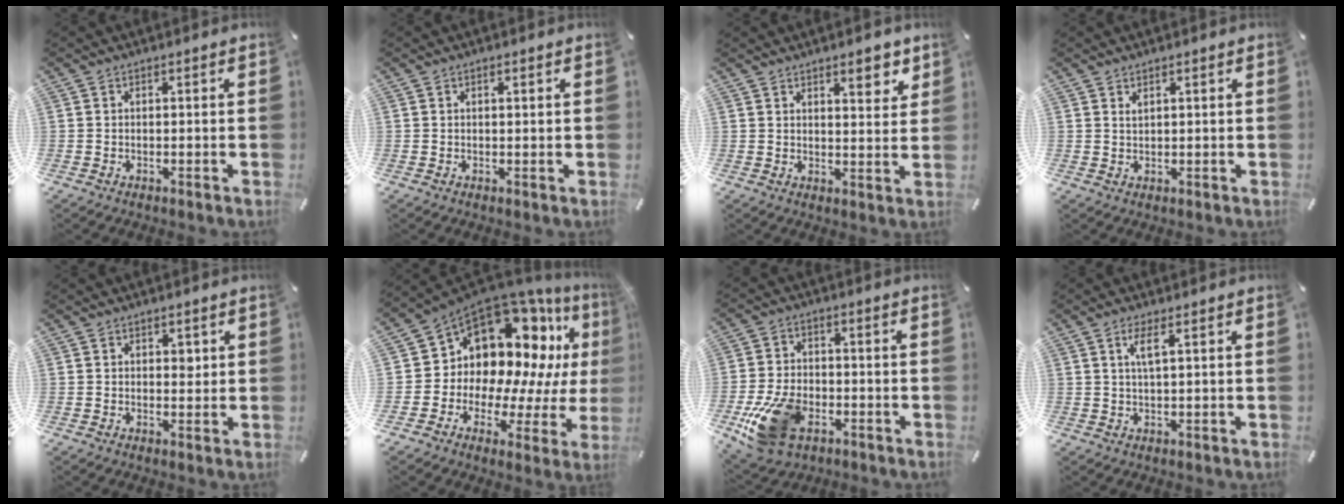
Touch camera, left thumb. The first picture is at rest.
{"total": 0.6, "force": [0.3, 0.2, 0.5], "torque": [-0.009, 0.000, 0.005]}
{"total": 6.0, "force": [4.3, 2.6, 3.3], "torque": [-0.026, -0.026, 0.068]}
{"total": 1.1, "force": [1.0, 0.4, 0.5], "torque": [-0.011, -0.002, 0.018]}
{"total": 2.0, "force": [0.8, 1.5, 1.1], "torque": [0.001, -0.007, 0.007]}
{"total": 14.0, "force": [7.7, 10.0, 6.0], "torque": [-0.084, -0.098, 0.145]}
{"total": 15.4, "force": [-6.0, 10.0, 10.1], "torque": [-0.196, 0.024, -0.099]}
{"total": 3.5, "force": [1.4, 0.5, 3.2], "torque": [-0.068, 0.002, 0.021]}